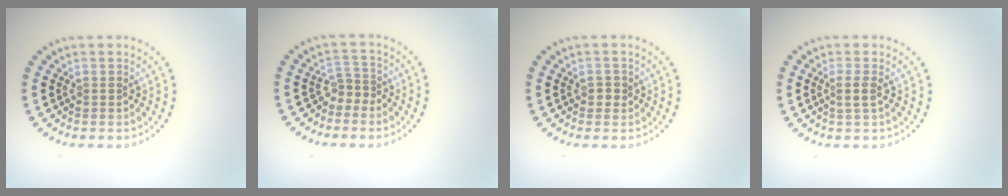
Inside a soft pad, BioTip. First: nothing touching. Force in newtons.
{"total": 1.7, "press": 1.1, "slide": 1.3}
{"total": 1.1, "press": 1.0, "slide": 0.4}
{"total": 1.4, "press": 1.1, "slide": 0.9}